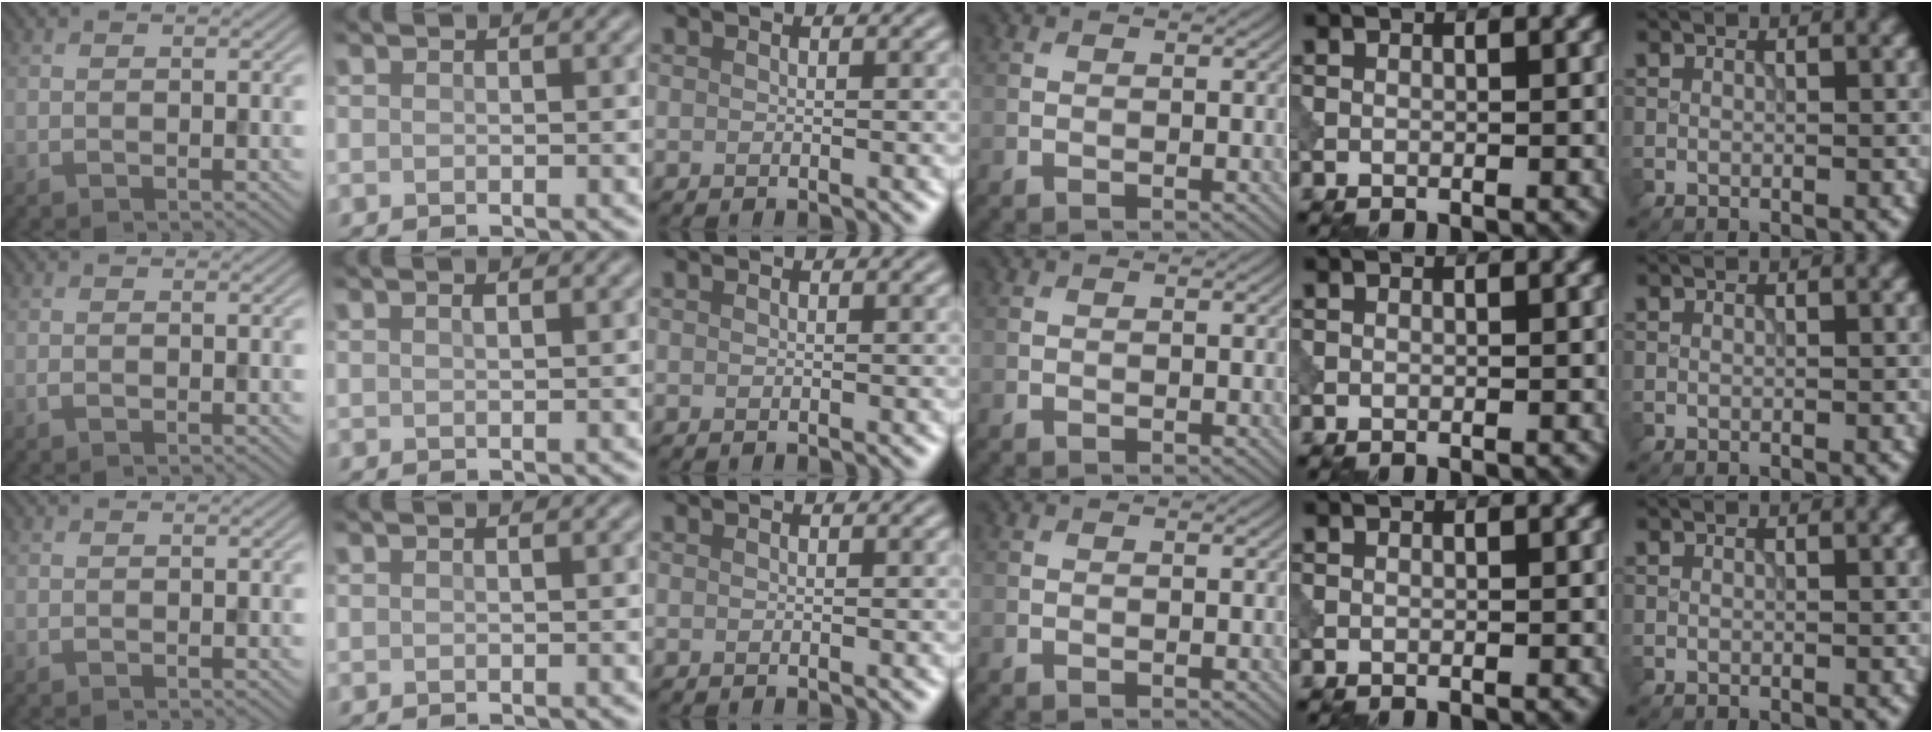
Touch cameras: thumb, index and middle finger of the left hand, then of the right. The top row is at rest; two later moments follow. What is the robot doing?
{"motion": "dispense", "object": "pipette"}